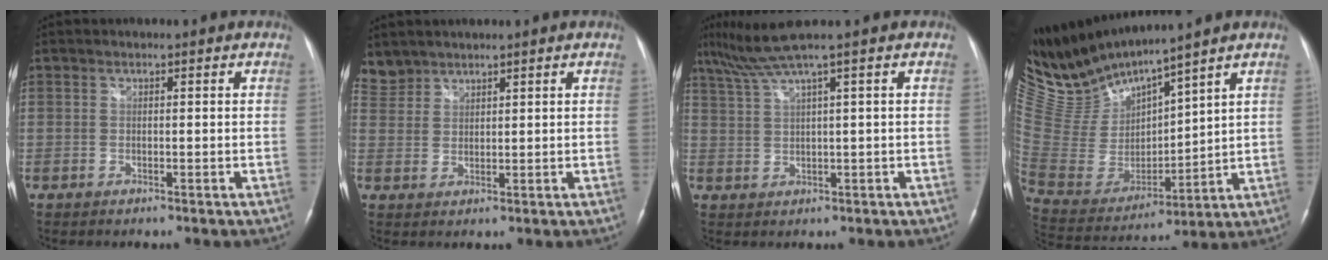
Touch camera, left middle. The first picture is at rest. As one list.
[{"total": 3.3, "force": [3.1, 1.1, -0.5], "torque": [0.009, 0.011, 0.068]}, {"total": 4.8, "force": [3.3, -1.6, 3.1], "torque": [-0.076, 0.013, 0.071]}, {"total": 12.4, "force": [12.0, -0.5, 2.9], "torque": [-0.089, -0.004, 0.265]}]